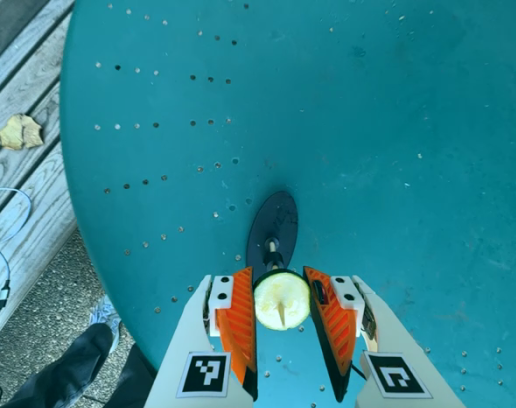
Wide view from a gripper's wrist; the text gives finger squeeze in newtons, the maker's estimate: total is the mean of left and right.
{"total": 12.7, "left": 12.7, "right": 12.6}